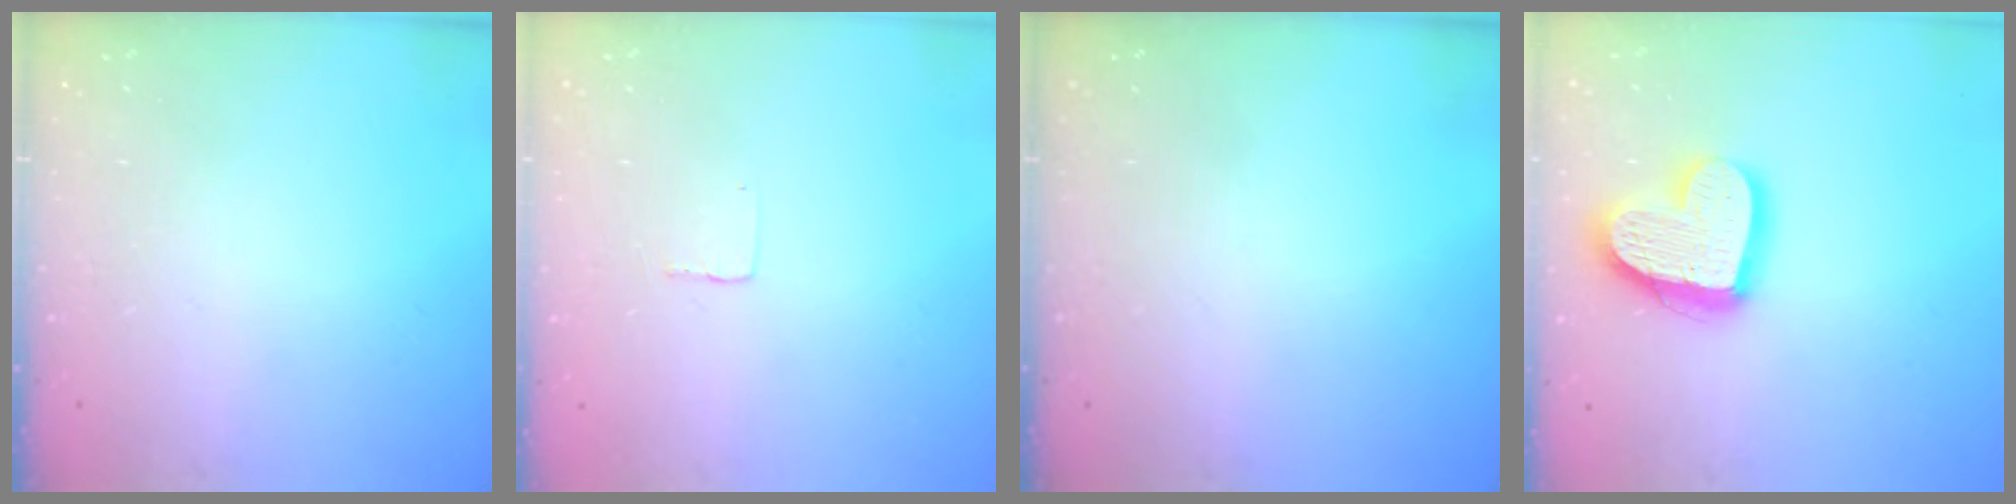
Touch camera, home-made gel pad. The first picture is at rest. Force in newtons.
{"total": 1.9, "press": 1.9, "slide": 0.1}
{"total": 0.0}
{"total": 17.8, "press": 17.7, "slide": 1.9}